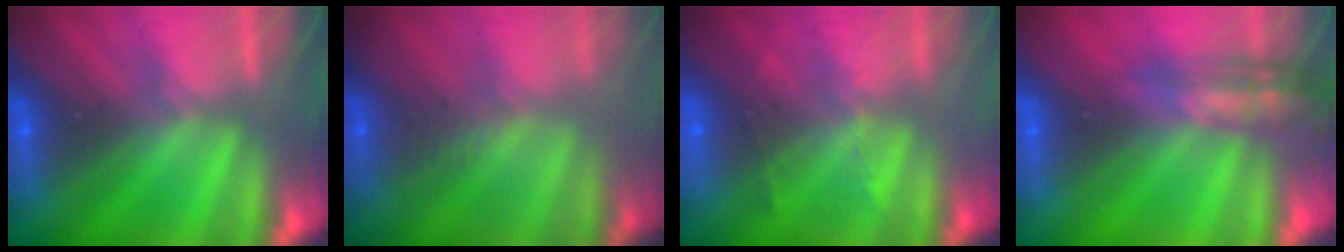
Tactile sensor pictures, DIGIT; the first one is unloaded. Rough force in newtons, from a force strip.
{"total": 2.5}
{"total": 2.3}
{"total": 2.6}